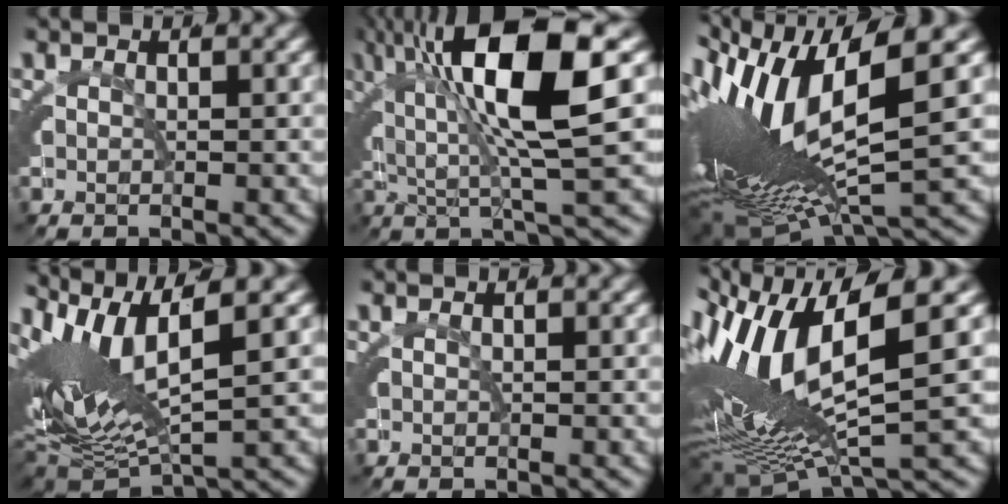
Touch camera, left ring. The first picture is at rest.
{"total": 11.4, "force": [3.4, 2.8, 10.5], "torque": [-0.178, 0.012, 0.054]}
{"total": 17.0, "force": [-0.1, 7.5, 15.3], "torque": [-0.280, -0.022, 0.018]}
{"total": 11.6, "force": [1.6, 5.7, 9.9], "torque": [-0.179, -0.001, 0.032]}
{"total": 0.0}
{"total": 12.8, "force": [0.6, 6.3, 11.1], "torque": [-0.226, -0.014, 0.023]}